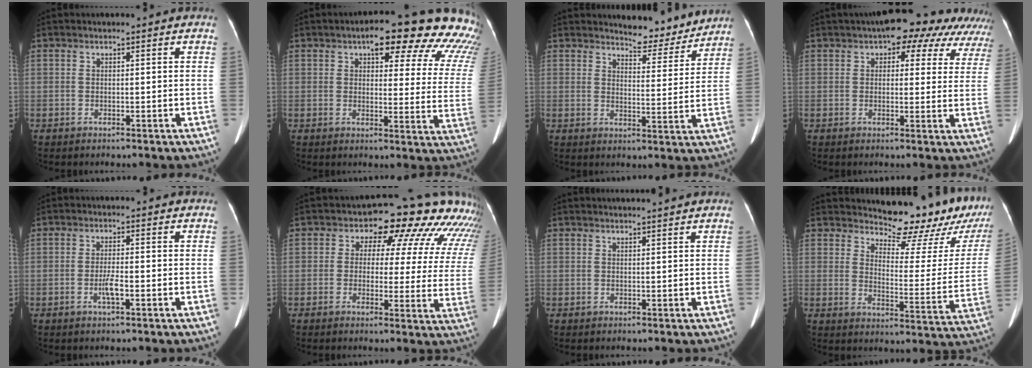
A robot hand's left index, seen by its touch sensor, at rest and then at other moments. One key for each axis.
{"total": 19.0, "fx": 15.4, "fy": 5.5, "fz": 9.7, "tx": -0.089, "ty": -0.020, "tz": 0.156}
{"total": 7.0, "fx": 6.9, "fy": 1.2, "fz": 0.6, "tx": -0.011, "ty": -0.014, "tz": 0.091}
{"total": 12.7, "fx": 9.7, "fy": 5.1, "fz": 6.3, "tx": -0.046, "ty": 0.027, "tz": 0.099}
{"total": 2.4, "fx": -0.9, "fy": 0.3, "fz": 2.2, "tx": -0.045, "ty": -0.001, "tz": -0.017}
{"total": 16.1, "fx": 10.7, "fy": 7.0, "fz": 9.8, "tx": -0.107, "ty": 0.023, "tz": 0.095}
{"total": 3.9, "fx": 3.7, "fy": -0.5, "fz": 1.1, "tx": -0.013, "ty": 0.015, "tz": 0.046}
{"total": 18.0, "fx": 16.1, "fy": 3.2, "fz": 7.4, "tx": -0.091, "ty": -0.078, "tz": 0.187}